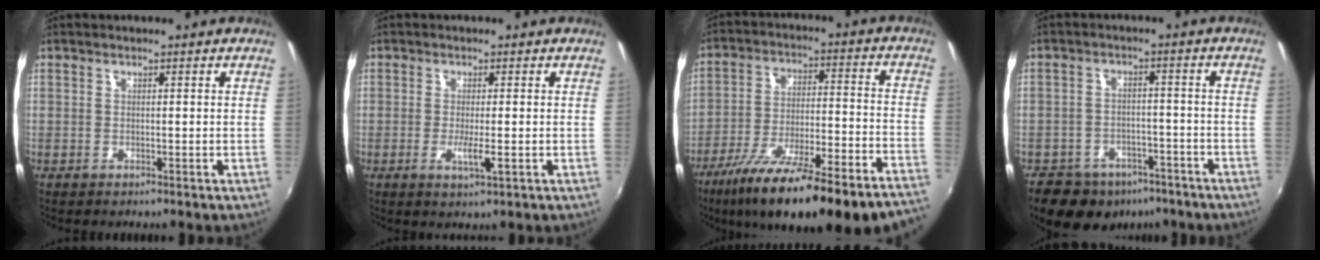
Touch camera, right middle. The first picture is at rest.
{"total": 3.1, "force": [-0.8, 0.2, 3.0], "torque": [-0.059, -0.008, -0.015]}
{"total": 27.5, "force": [-21.8, 2.3, 16.5], "torque": [-0.267, -0.073, -0.322]}
{"total": 16.8, "force": [-11.9, 9.5, 7.1], "torque": [-0.165, -0.002, -0.158]}